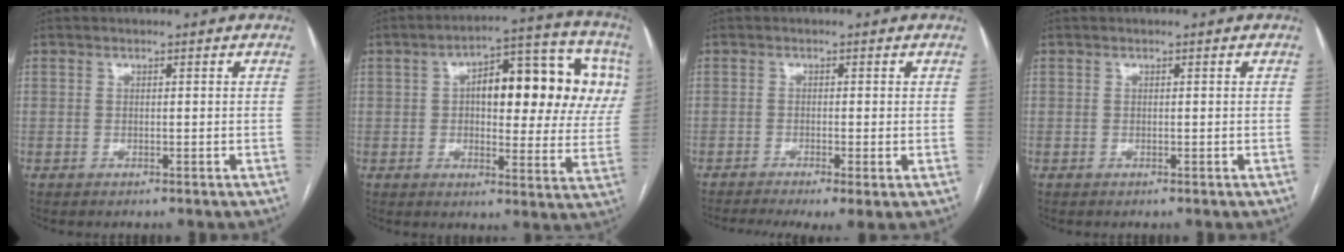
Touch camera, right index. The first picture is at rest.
{"total": 19.3, "force": [4.4, 7.5, 17.2], "torque": [-0.224, 0.047, 0.059]}
{"total": 6.8, "force": [-4.1, 1.3, 5.3], "torque": [-0.088, -0.011, -0.068]}
{"total": 0.0}